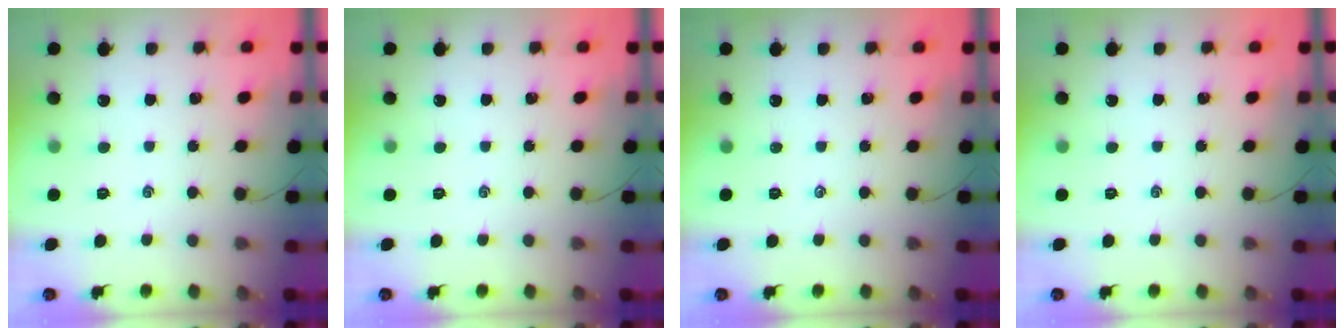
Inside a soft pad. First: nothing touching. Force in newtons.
{"total": 0.0}
{"total": 0.0}
{"total": 0.0}